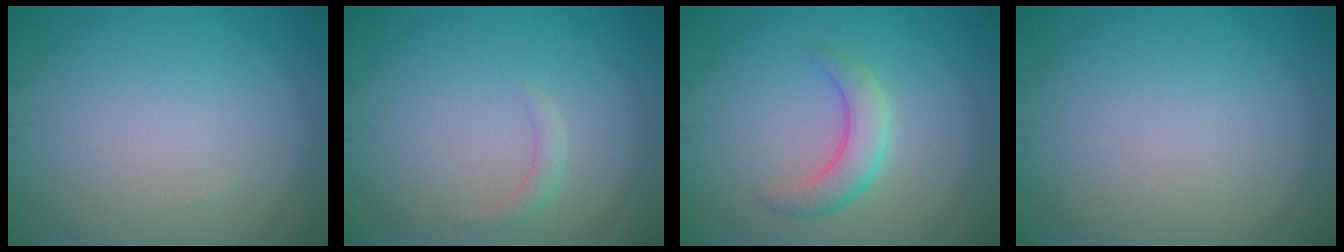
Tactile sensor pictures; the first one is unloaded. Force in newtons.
{"total": 1.0, "press": 1.0, "slide": 0.0}
{"total": 3.1, "press": 3.1, "slide": 0.0}
{"total": 0.0}